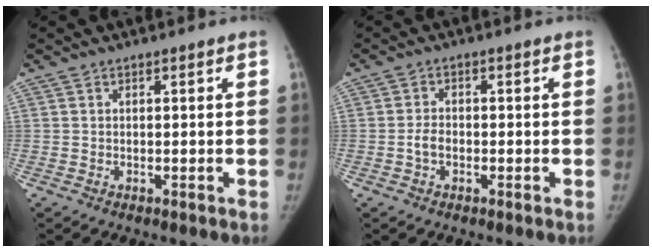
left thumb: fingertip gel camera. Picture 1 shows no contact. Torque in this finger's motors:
{"motor_torque": [-0.13, 0.11, 0.52, 0.09, -0.01]}